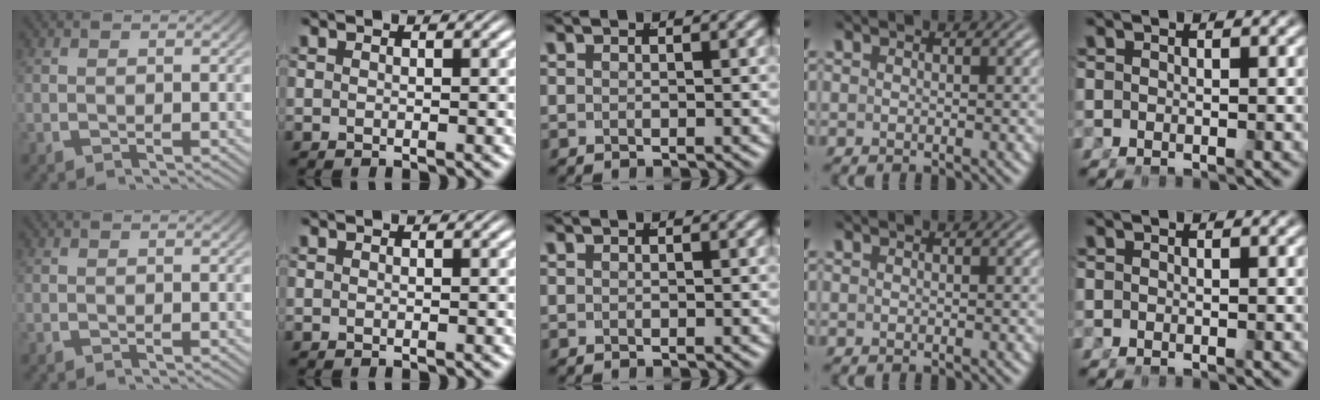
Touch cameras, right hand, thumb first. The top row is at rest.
{}